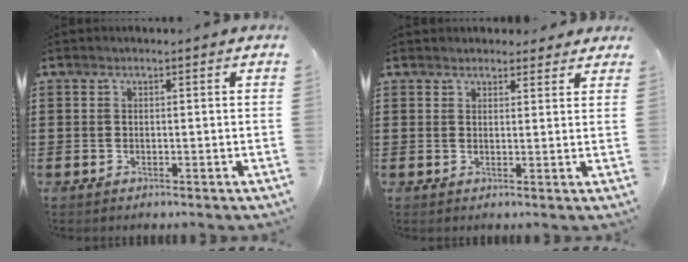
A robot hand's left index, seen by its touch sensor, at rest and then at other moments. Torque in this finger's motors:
{"motor_torque": [1.60, -0.54, 0.44, 0.10]}